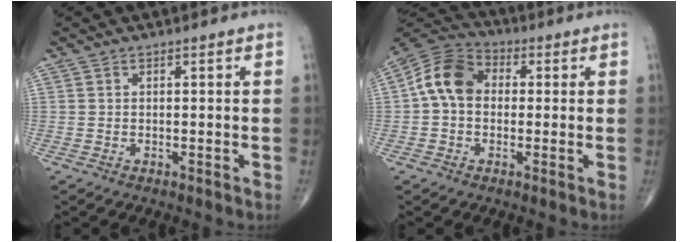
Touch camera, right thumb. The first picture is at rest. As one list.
[{"total": 9.8, "force": [0.5, 7.5, 6.4], "torque": [-0.107, 0.030, -0.008]}]